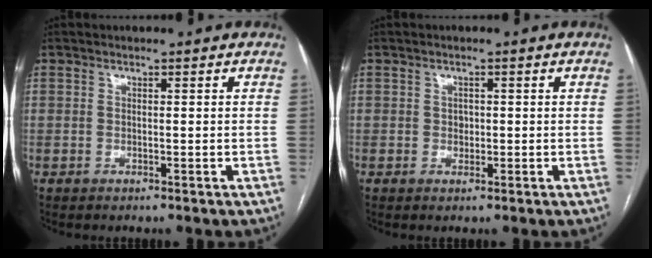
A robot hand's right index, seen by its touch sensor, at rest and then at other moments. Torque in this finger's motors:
{"motor_torque": [0.53, 0.29, -0.01, 0.02]}